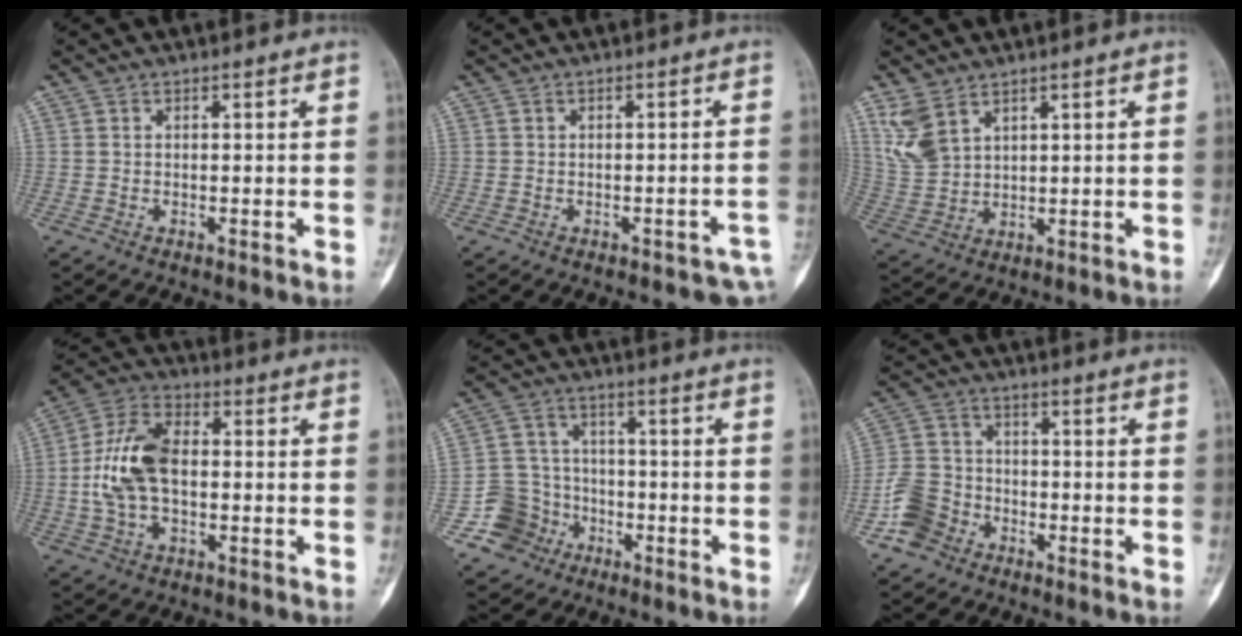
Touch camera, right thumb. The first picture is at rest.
{"total": 5.4, "force": [-3.5, 2.4, 3.4], "torque": [-0.025, 0.021, -0.038]}
{"total": 6.5, "force": [4.0, 3.7, 3.7], "torque": [-0.073, -0.010, 0.097]}
{"total": 12.5, "force": [-0.5, 7.3, 10.1], "torque": [-0.205, 0.026, -0.012]}
{"total": 8.4, "force": [-4.4, 7.2, 0.6], "torque": [0.028, 0.043, -0.081]}
{"total": 8.0, "force": [-4.4, 6.1, 2.7], "torque": [-0.039, 0.028, -0.093]}